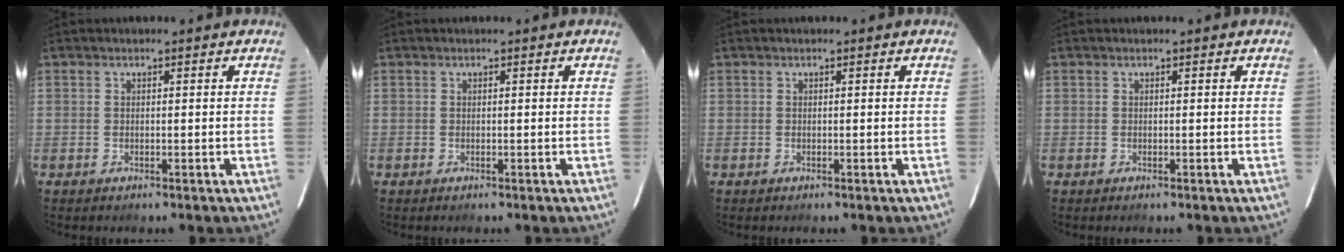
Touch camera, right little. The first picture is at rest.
{"total": 0.0}
{"total": 0.0}
{"total": 0.0}